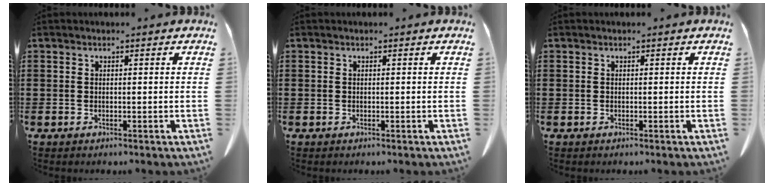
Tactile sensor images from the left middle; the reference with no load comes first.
{"total": 0.0}
{"total": 0.0}